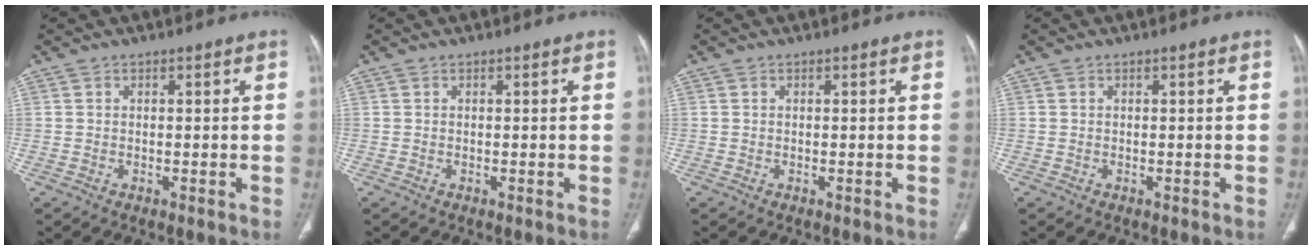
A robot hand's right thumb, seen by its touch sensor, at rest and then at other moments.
{"total": 0.0}
{"total": 0.0}
{"total": 0.0}